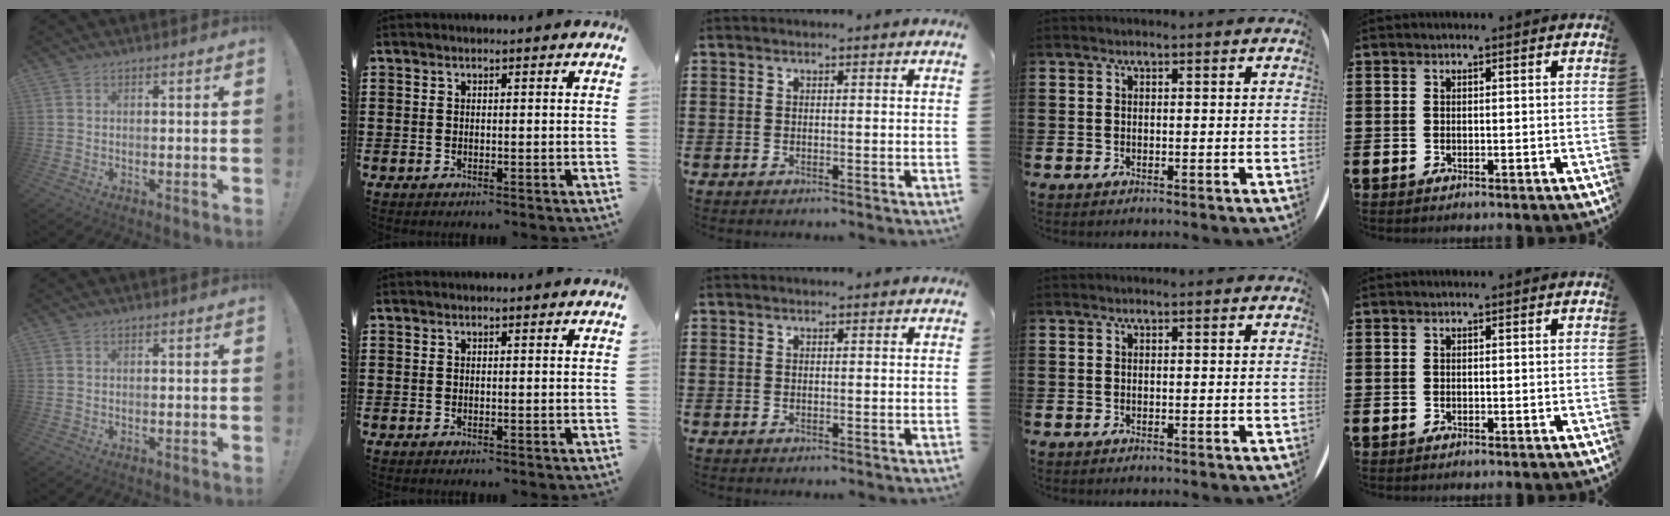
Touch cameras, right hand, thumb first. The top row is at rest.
{}